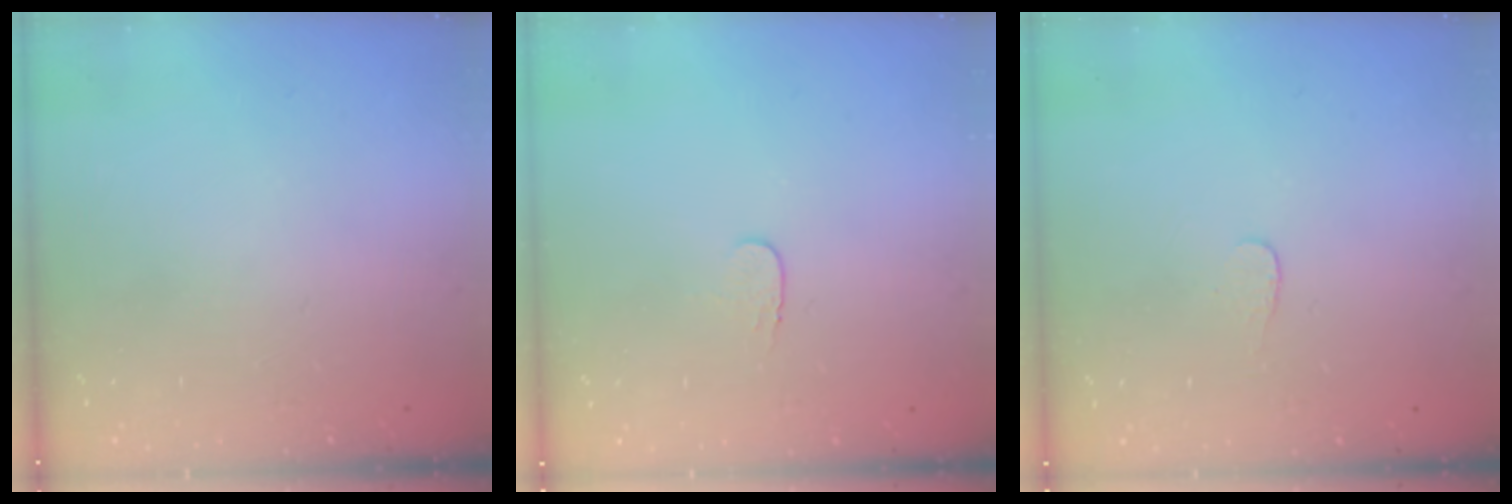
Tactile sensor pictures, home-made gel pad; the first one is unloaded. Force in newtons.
{"total": 3.6, "press": 3.6, "slide": 0.4}
{"total": 3.0, "press": 3.0, "slide": 0.2}